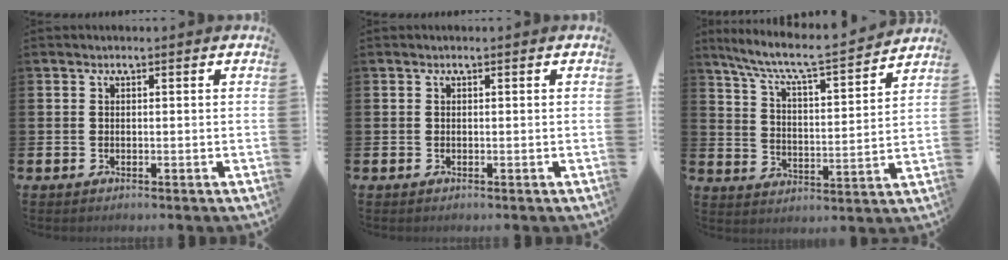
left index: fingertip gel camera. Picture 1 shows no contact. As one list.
[{"total": 0.0}, {"total": 7.7, "force": [6.9, 0.7, 3.4], "torque": [-0.097, -0.050, 0.113]}]